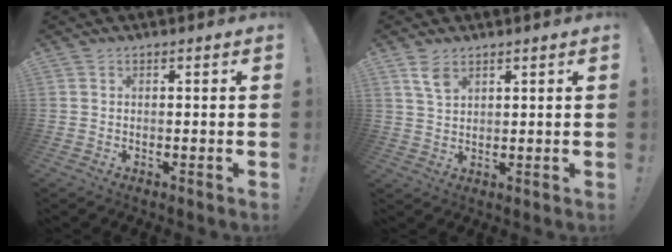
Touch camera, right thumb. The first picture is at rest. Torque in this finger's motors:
{"motor_torque": [0.69, -0.58, 0.62, -0.52, 0.00]}